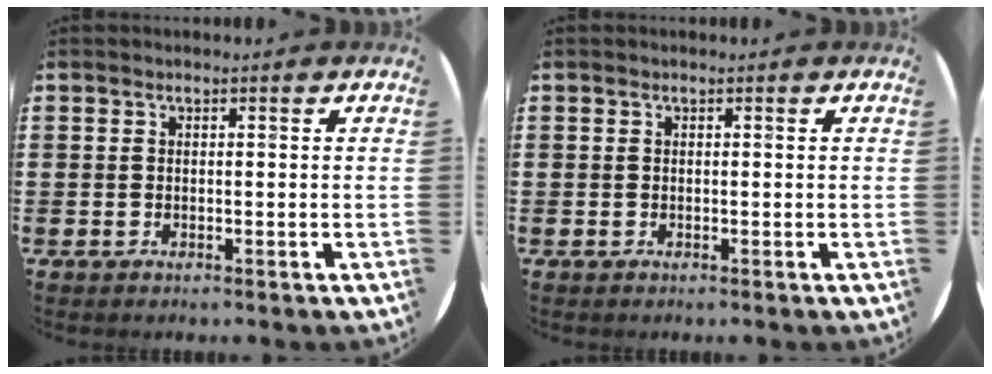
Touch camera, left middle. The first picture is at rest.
{"total": 0.0}